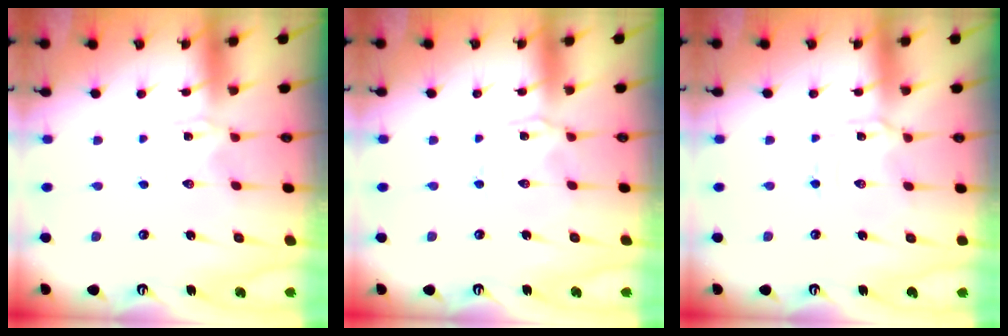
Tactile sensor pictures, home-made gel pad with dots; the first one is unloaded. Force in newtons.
{"total": 0.9, "press": 0.8, "slide": 0.2}
{"total": 1.8, "press": 1.7, "slide": 0.4}